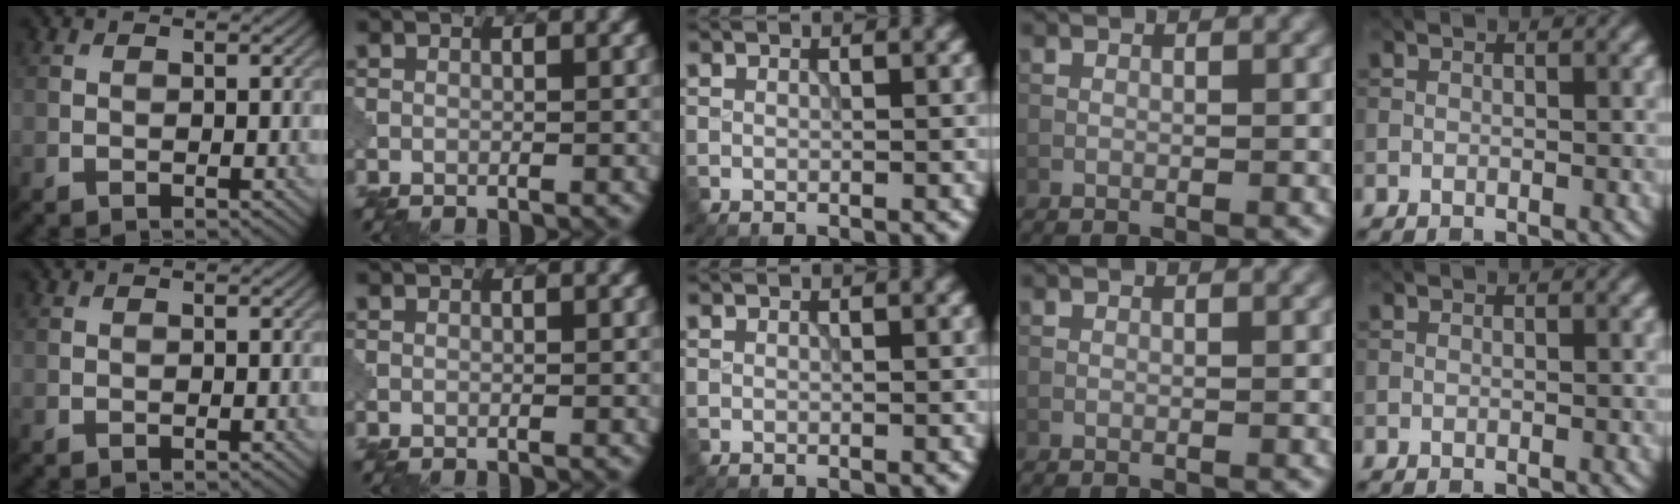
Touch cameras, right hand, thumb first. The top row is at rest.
{}